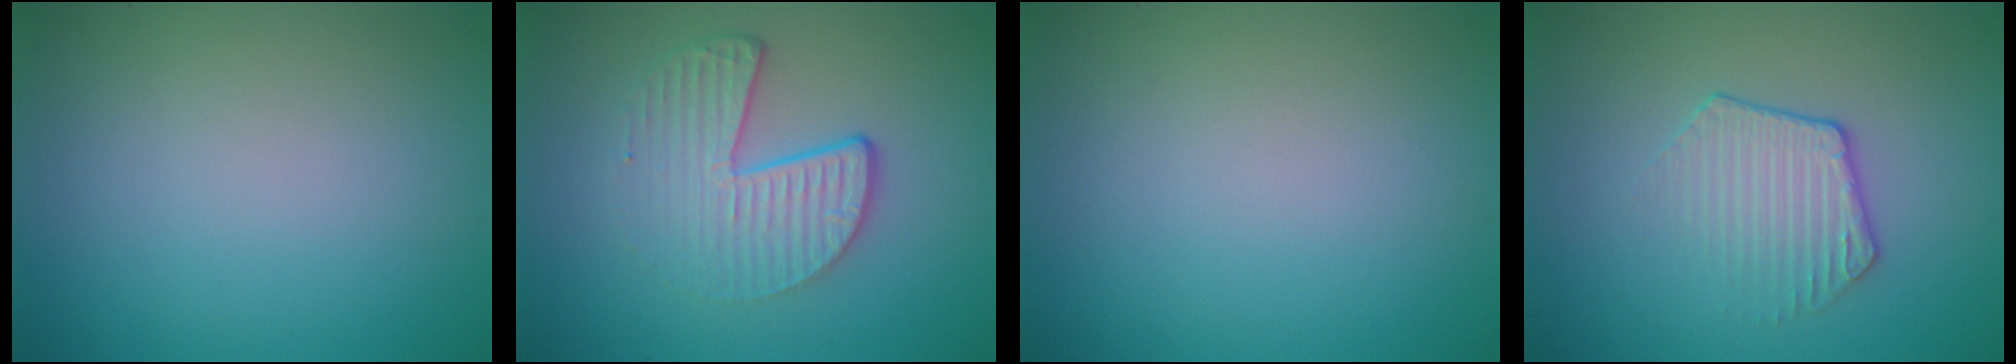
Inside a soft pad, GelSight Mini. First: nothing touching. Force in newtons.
{"total": 4.7, "press": 3.0, "slide": 3.6}
{"total": 0.0}
{"total": 2.3, "press": 1.8, "slide": 1.4}